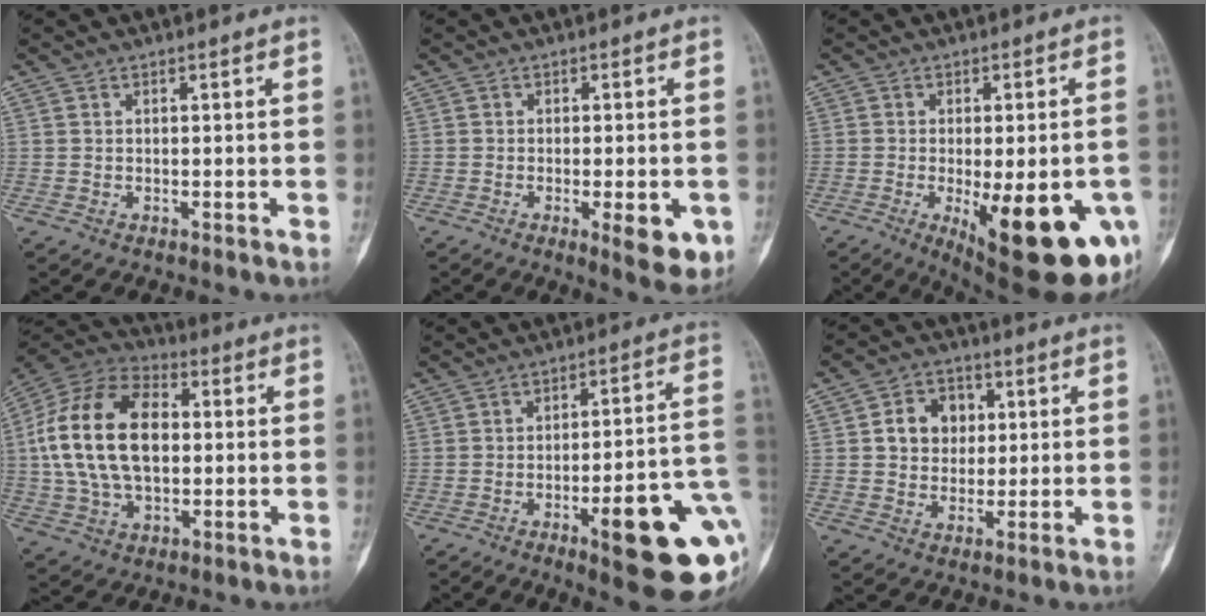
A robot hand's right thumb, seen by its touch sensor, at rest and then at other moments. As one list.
[{"total": 8.1, "force": [-2.6, 2.5, 7.3], "torque": [-0.084, -0.009, -0.028]}, {"total": 21.2, "force": [-7.2, 7.2, 18.6], "torque": [-0.193, -0.014, -0.076]}, {"total": 21.3, "force": [1.5, 13.1, 16.8], "torque": [-0.315, 0.020, 0.025]}, {"total": 20.4, "force": [-6.7, 5.0, 18.6], "torque": [-0.195, 0.024, -0.076]}, {"total": 8.2, "force": [1.6, 6.7, 4.5], "torque": [-0.033, 0.003, 0.022]}]